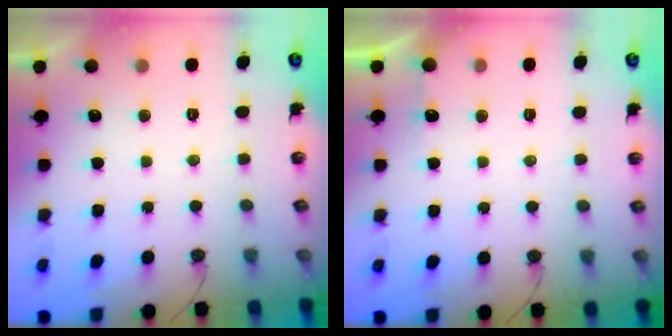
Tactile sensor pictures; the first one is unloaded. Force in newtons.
{"total": 3.4, "press": 3.4, "slide": 0.3}